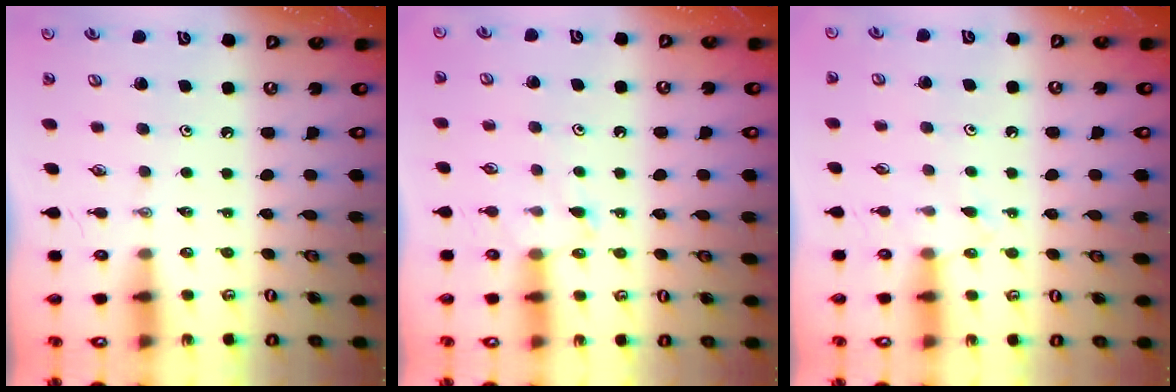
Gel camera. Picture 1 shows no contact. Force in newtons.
{"total": 6.0, "press": 6.0, "slide": 0.6}
{"total": 5.5, "press": 5.5, "slide": 0.7}